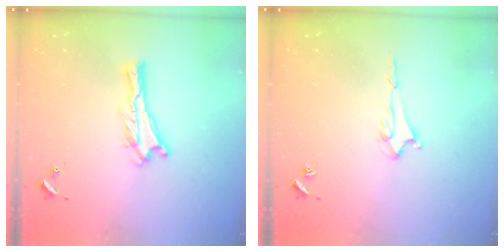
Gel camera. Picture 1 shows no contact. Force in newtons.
{"total": 1.7, "press": 1.6, "slide": 0.4}